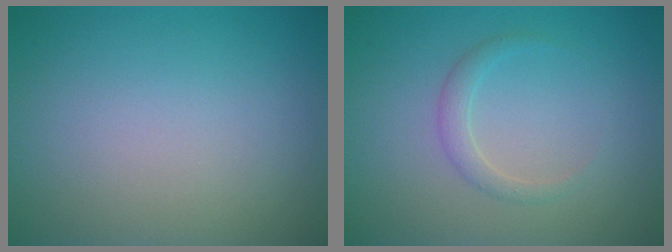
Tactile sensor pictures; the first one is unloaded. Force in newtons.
{"total": 1.4, "press": 1.4, "slide": 0.1}